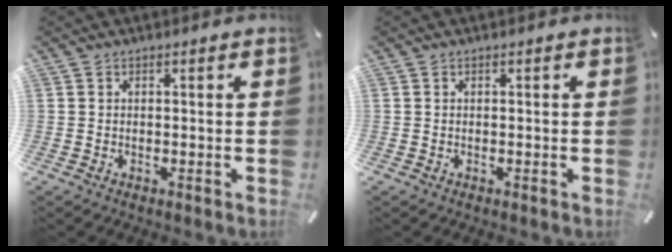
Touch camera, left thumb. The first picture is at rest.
{"total": 0.0}